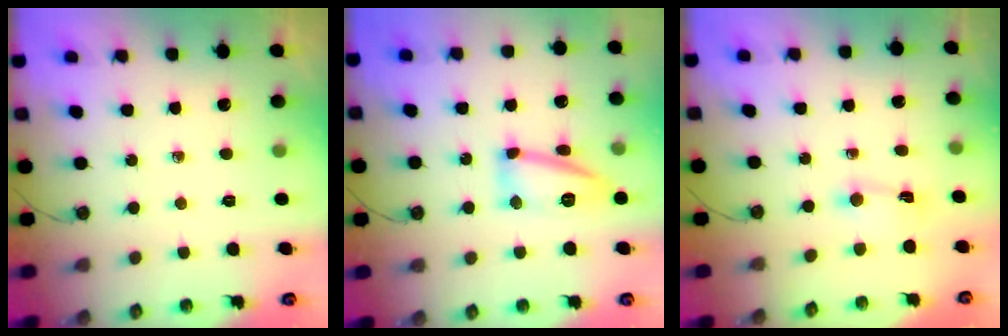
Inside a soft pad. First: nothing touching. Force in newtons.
{"total": 13.8, "press": 13.8, "slide": 1.2}
{"total": 1.5, "press": 1.5, "slide": 0.1}